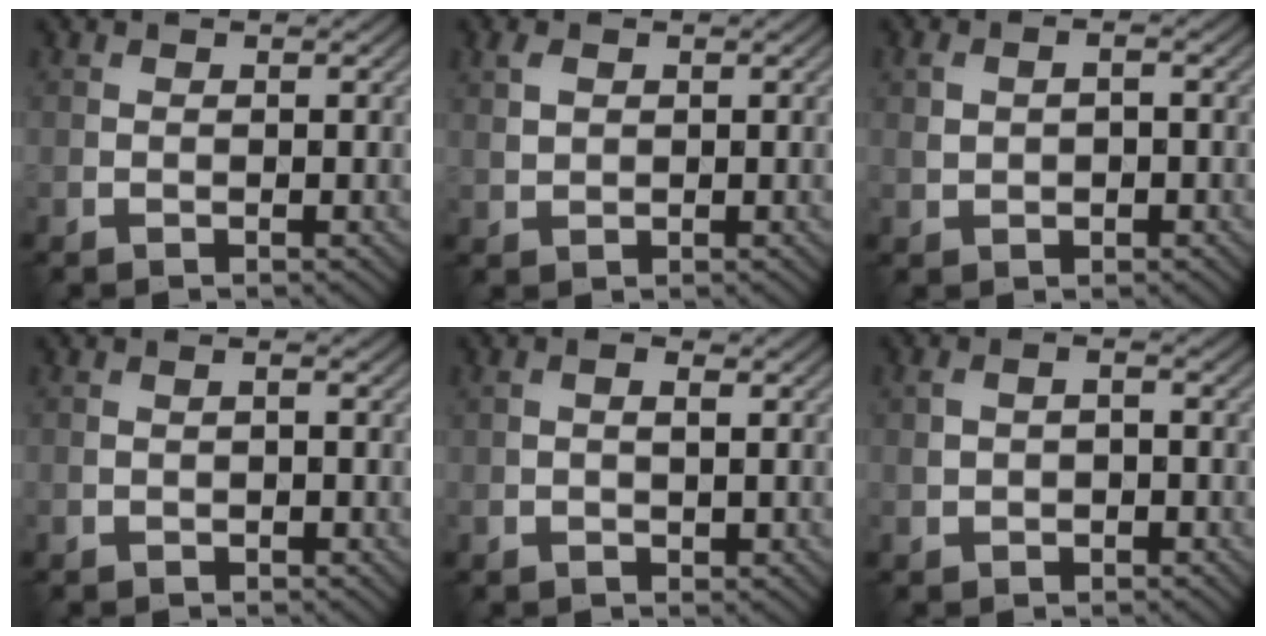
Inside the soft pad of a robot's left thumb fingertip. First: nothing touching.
{"total": 2.1, "force": [0.8, 1.3, 1.4], "torque": [-0.036, 0.001, 0.019]}
{"total": 2.7, "force": [0.0, 1.8, 2.0], "torque": [-0.047, 0.000, 0.003]}
{"total": 1.3, "force": [-0.6, 0.7, 0.8], "torque": [-0.019, -0.001, -0.014]}
{"total": 2.2, "force": [-0.2, 1.2, 1.8], "torque": [-0.034, -0.002, -0.003]}
{"total": 2.8, "force": [-0.8, 2.0, 1.7], "torque": [-0.043, -0.004, -0.012]}